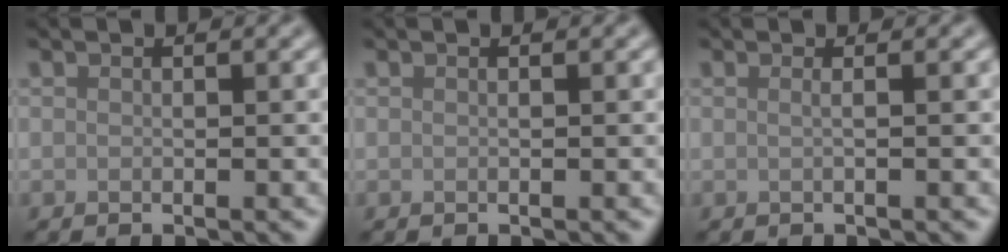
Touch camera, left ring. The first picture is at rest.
{"total": 0.0}
{"total": 1.2, "force": [0.2, 0.5, 1.0], "torque": [-0.011, -0.005, -0.012]}